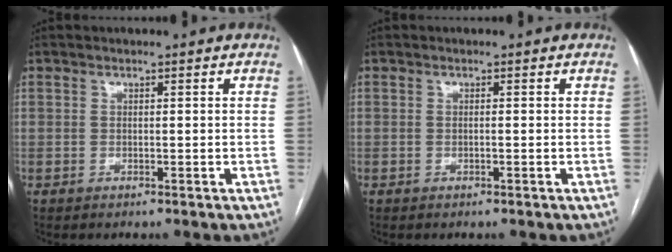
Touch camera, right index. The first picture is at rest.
{"total": 0.0}